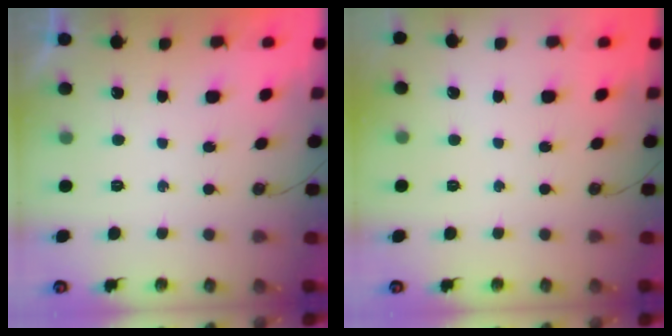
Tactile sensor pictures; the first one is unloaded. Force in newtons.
{"total": 0.0}